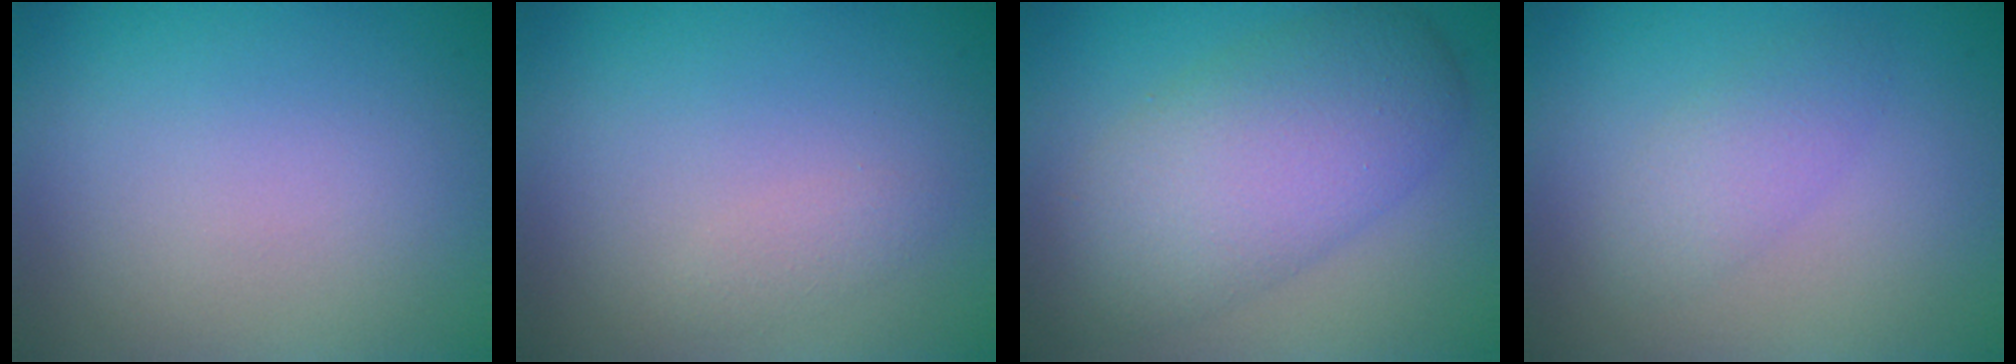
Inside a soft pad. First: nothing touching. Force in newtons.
{"total": 1.0, "press": 1.0, "slide": 0.0}
{"total": 7.9, "press": 7.9, "slide": 0.1}
{"total": 2.2, "press": 2.2, "slide": 0.1}